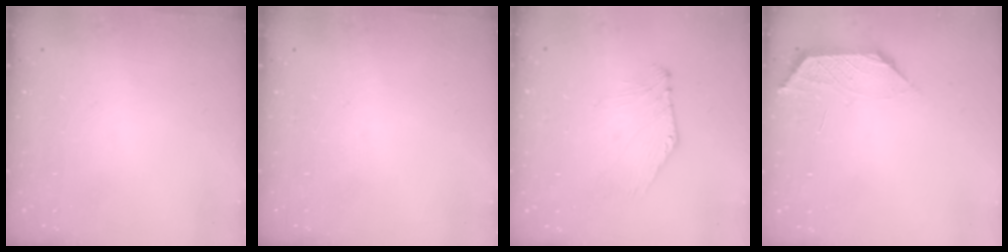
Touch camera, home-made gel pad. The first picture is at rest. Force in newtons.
{"total": 0.0}
{"total": 0.0}
{"total": 1.0, "press": 0.9, "slide": 0.5}